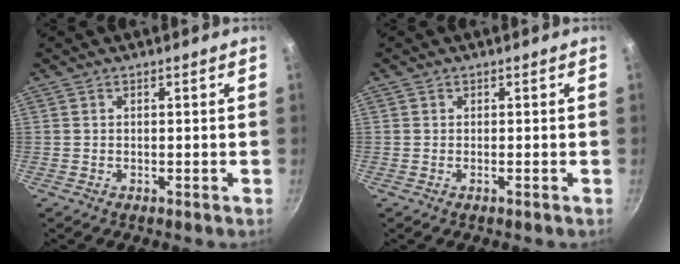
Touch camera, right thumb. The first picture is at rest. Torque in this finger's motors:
{"motor_torque": [-0.03, -0.25, -0.37, 0.15, -0.02]}